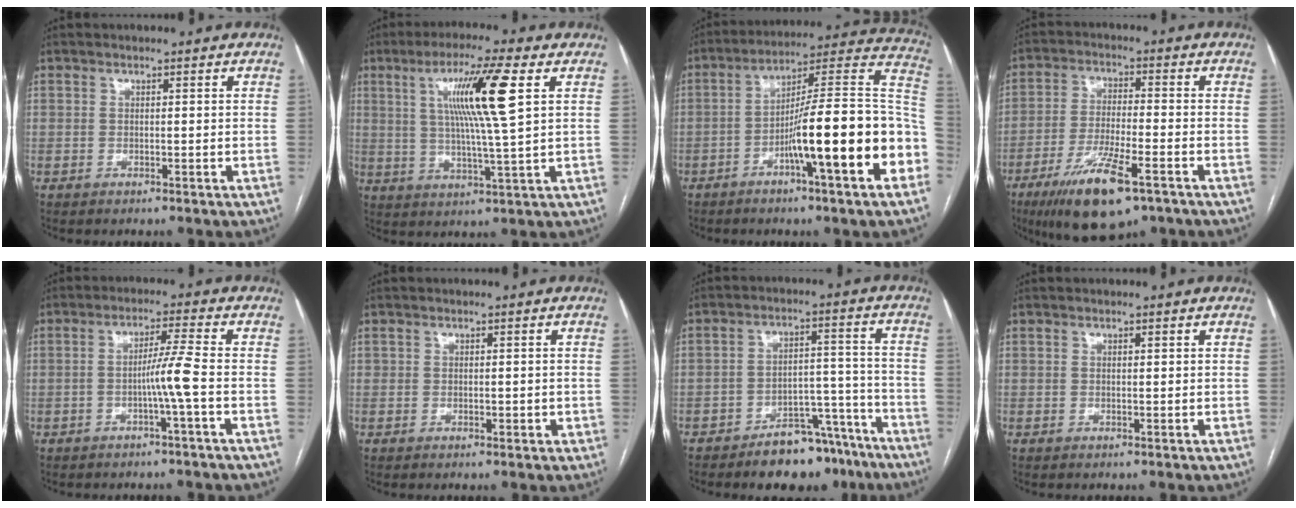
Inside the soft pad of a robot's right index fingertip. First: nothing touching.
{"total": 12.1, "force": [3.8, -0.8, 11.4], "torque": [-0.202, 0.005, 0.068]}
{"total": 20.5, "force": [-6.5, 1.3, 19.3], "torque": [-0.222, 0.025, -0.099]}
{"total": 12.8, "force": [-7.5, 2.6, 10.1], "torque": [-0.189, -0.025, -0.124]}
{"total": 4.8, "force": [-1.5, -1.3, 4.3], "torque": [-0.078, 0.006, -0.026]}
{"total": 1.5, "force": [-0.1, 1.1, 1.0], "torque": [-0.013, 0.005, 0.002]}
{"total": 11.3, "force": [-9.1, 4.8, 4.7], "torque": [-0.035, 0.038, -0.139]}
{"total": 0.0}